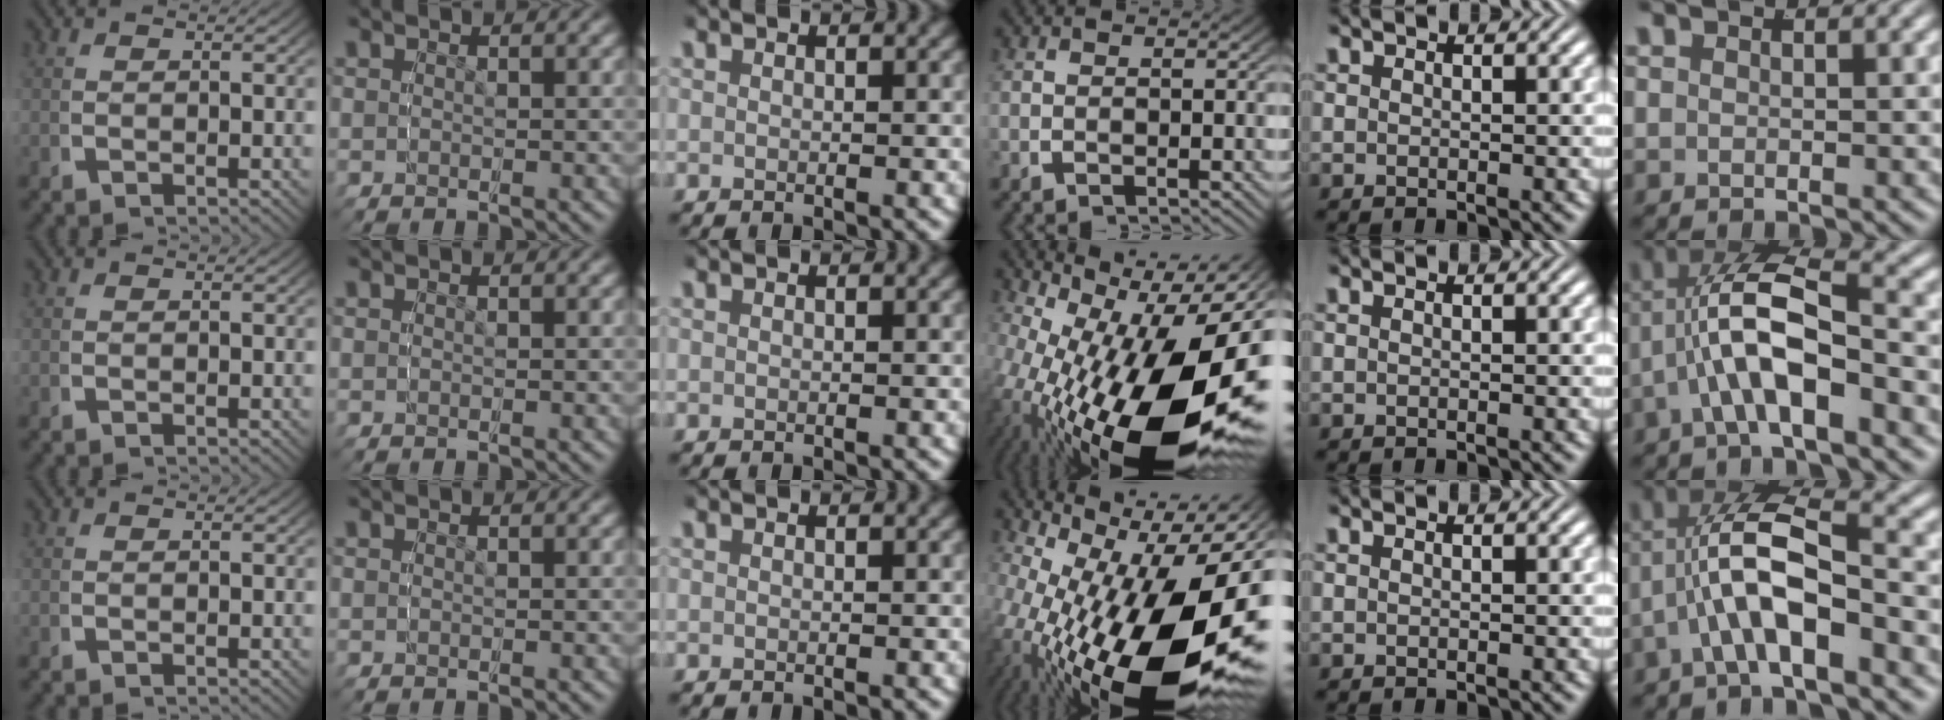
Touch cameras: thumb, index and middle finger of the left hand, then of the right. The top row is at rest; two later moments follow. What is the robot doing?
{"motion": "grasp_and_lifting", "object": "button"}